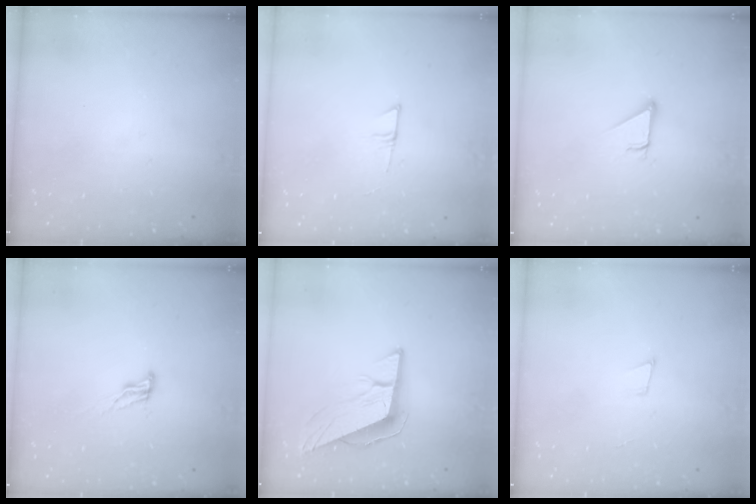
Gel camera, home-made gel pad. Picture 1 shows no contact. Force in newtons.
{"total": 4.0, "press": 4.0, "slide": 0.4}
{"total": 3.0, "press": 3.0, "slide": 0.1}
{"total": 6.2, "press": 6.1, "slide": 0.7}
{"total": 10.3, "press": 10.2, "slide": 1.9}
{"total": 3.7, "press": 2.5, "slide": 2.6}